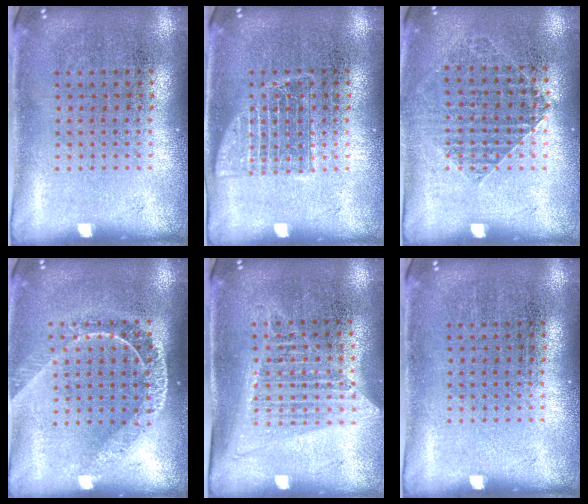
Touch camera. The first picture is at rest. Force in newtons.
{"total": 2.0, "press": 2.0, "slide": 0.4}
{"total": 1.0, "press": 1.0, "slide": 0.2}
{"total": 1.8, "press": 1.5, "slide": 1.0}
{"total": 1.3, "press": 1.2, "slide": 0.5}
{"total": 0.0}